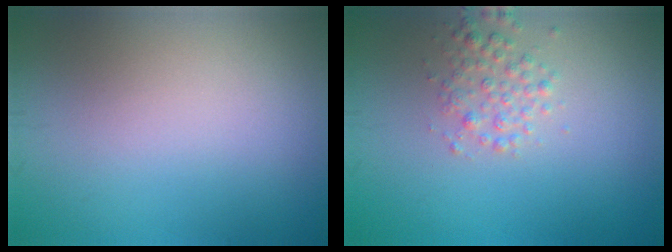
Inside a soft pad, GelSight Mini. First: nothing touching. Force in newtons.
{"total": 2.1, "press": 2.1, "slide": 0.0}